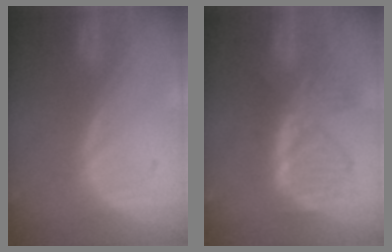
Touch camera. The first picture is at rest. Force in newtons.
{"total": 7.7, "press": 6.9, "slide": 3.3}